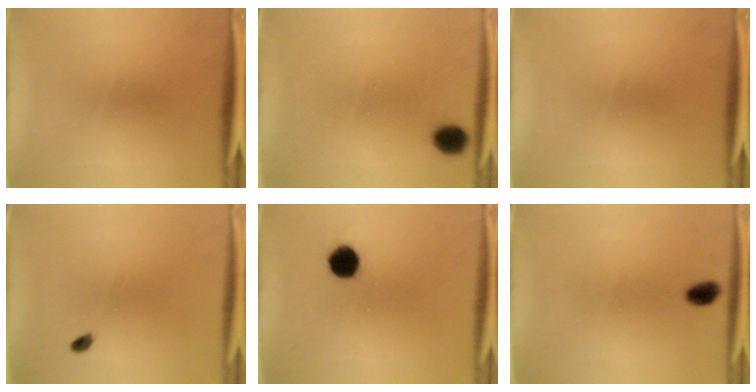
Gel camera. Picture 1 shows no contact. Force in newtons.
{"total": 2.3}
{"total": 0.0}
{"total": 2.0}
{"total": 6.1}
{"total": 2.7}